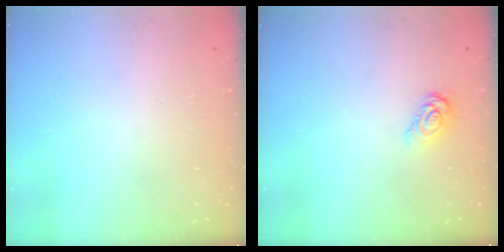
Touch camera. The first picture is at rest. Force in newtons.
{"total": 5.8, "press": 5.8, "slide": 0.3}